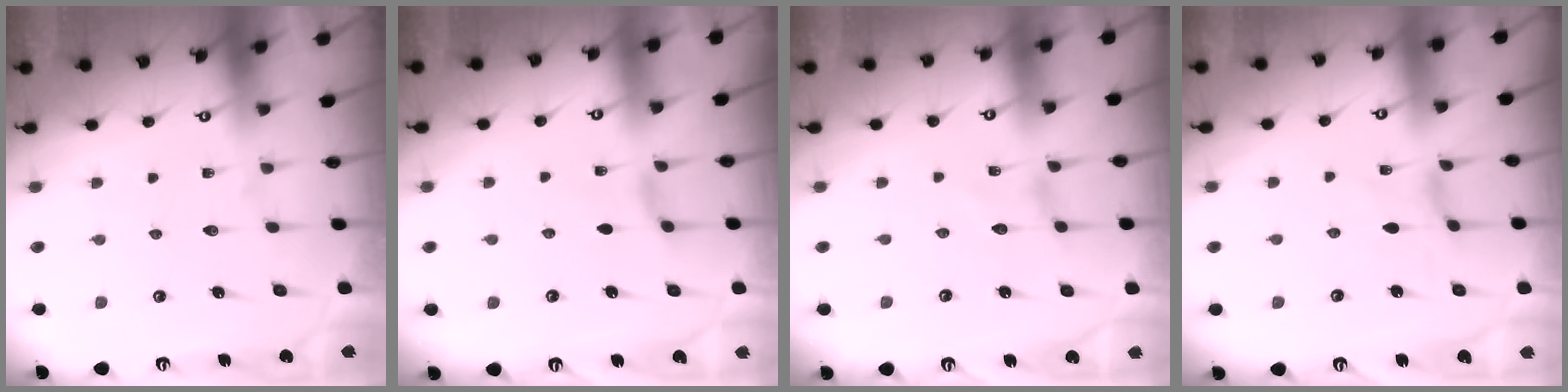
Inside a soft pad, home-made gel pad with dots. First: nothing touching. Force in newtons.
{"total": 3.3, "press": 3.3, "slide": 0.5}
{"total": 0.0}
{"total": 0.8, "press": 0.8, "slide": 0.3}